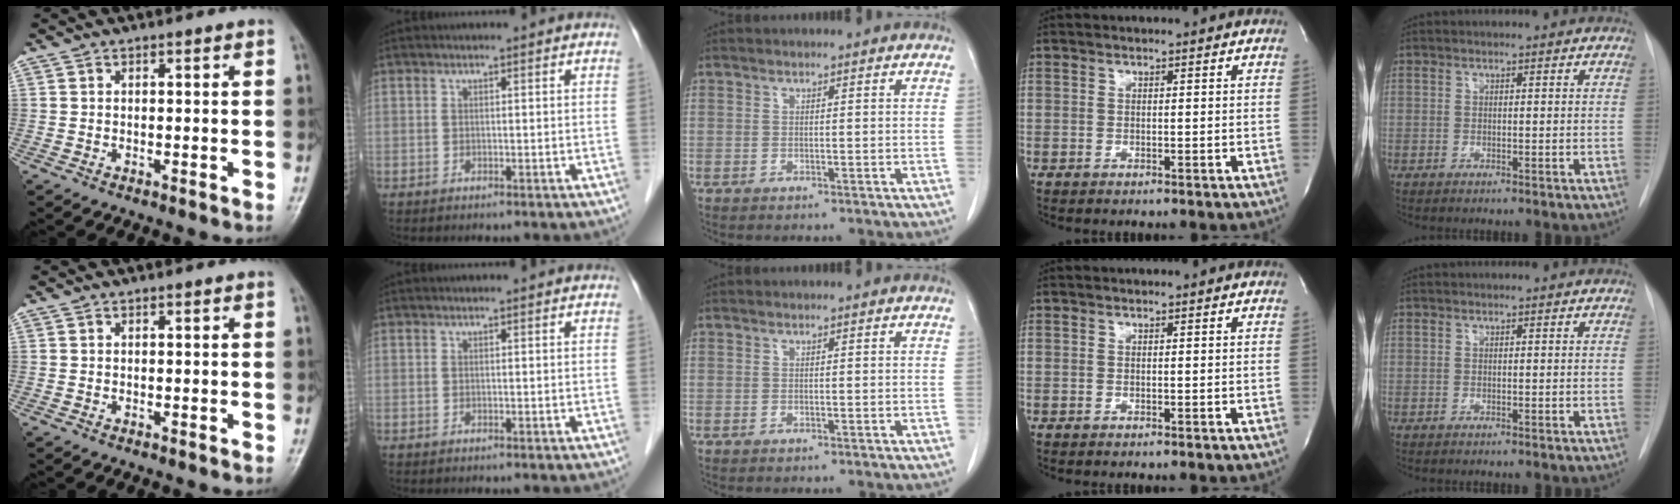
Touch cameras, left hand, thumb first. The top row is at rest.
{}